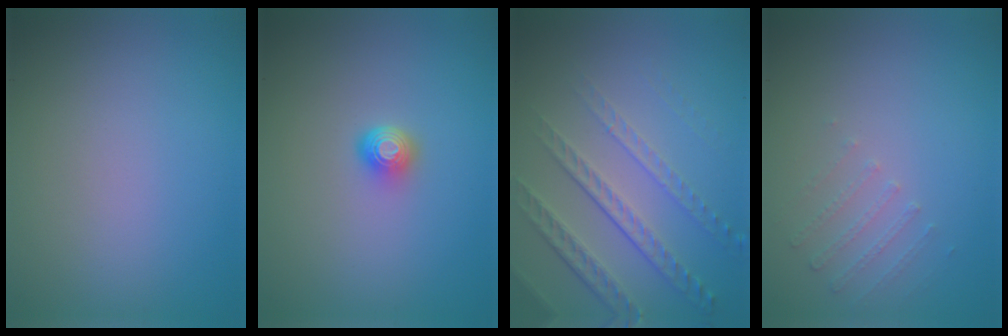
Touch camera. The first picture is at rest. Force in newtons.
{"total": 1.7, "press": 1.3, "slide": 1.1}
{"total": 5.0, "press": 3.4, "slide": 3.7}
{"total": 1.1, "press": 0.7, "slide": 0.8}